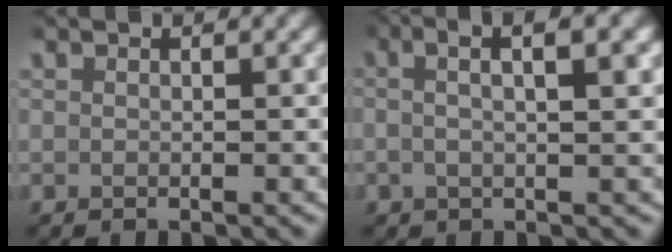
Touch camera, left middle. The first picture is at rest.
{"total": 4.3, "force": [1.6, 1.0, 3.8], "torque": [-0.061, 0.020, 0.018]}